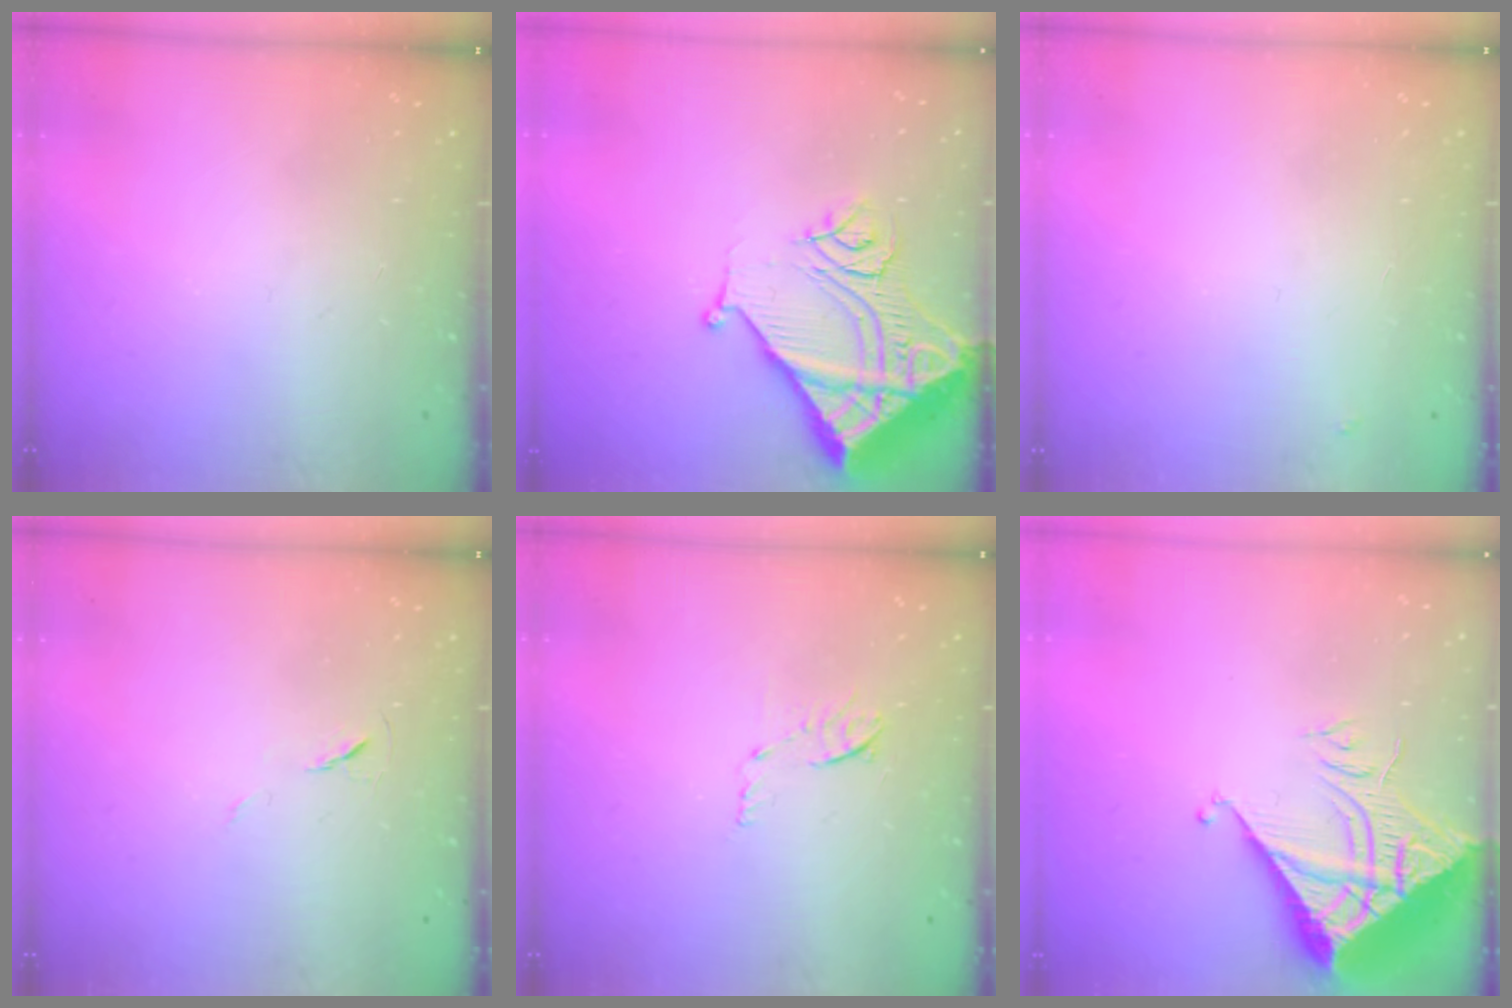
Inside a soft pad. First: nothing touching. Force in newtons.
{"total": 14.2, "press": 14.1, "slide": 1.8}
{"total": 3.8, "press": 3.8, "slide": 0.2}
{"total": 6.0, "press": 5.5, "slide": 2.3}
{"total": 5.7, "press": 5.6, "slide": 0.8}
{"total": 11.2, "press": 11.2, "slide": 0.9}